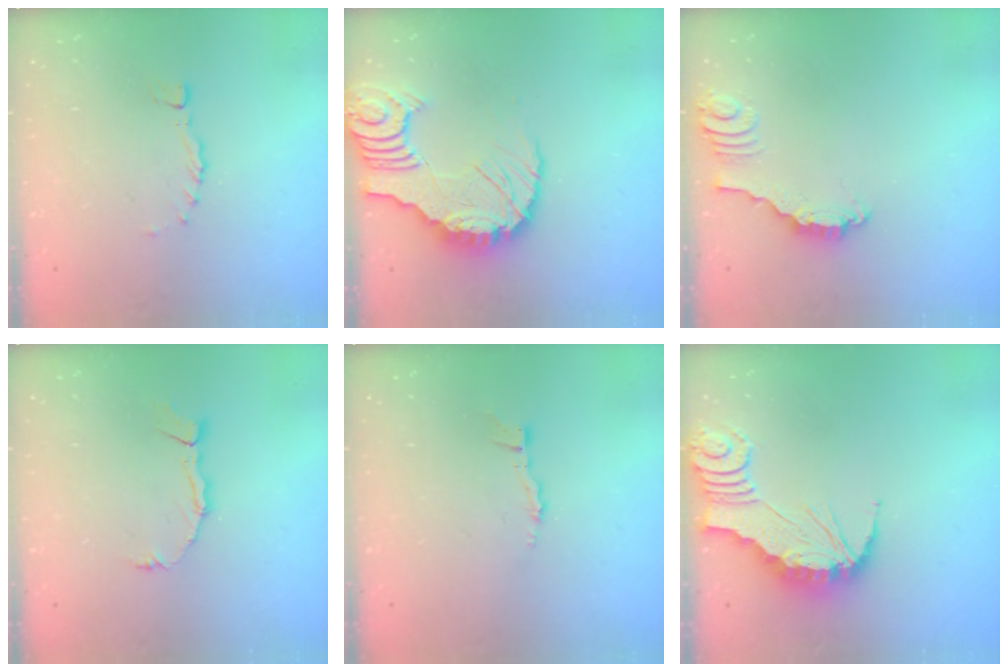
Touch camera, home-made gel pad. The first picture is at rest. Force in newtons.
{"total": 13.5, "press": 13.3, "slide": 1.9}
{"total": 2.3, "press": 2.3, "slide": 0.1}
{"total": 3.6, "press": 3.6, "slide": 0.2}
{"total": 3.4, "press": 3.4, "slide": 0.3}
{"total": 2.2, "press": 2.2, "slide": 0.2}